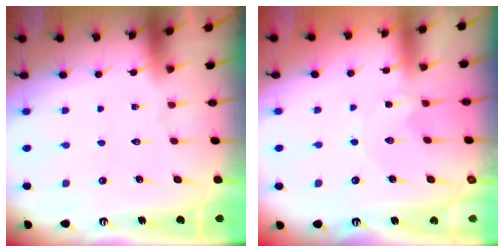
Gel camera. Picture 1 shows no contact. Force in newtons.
{"total": 0.0}